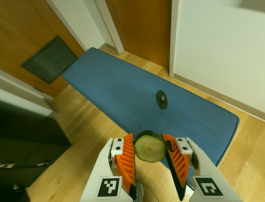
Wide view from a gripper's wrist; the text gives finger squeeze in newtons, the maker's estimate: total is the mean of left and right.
{"total": 8.5, "left": 7.7, "right": 9.3}